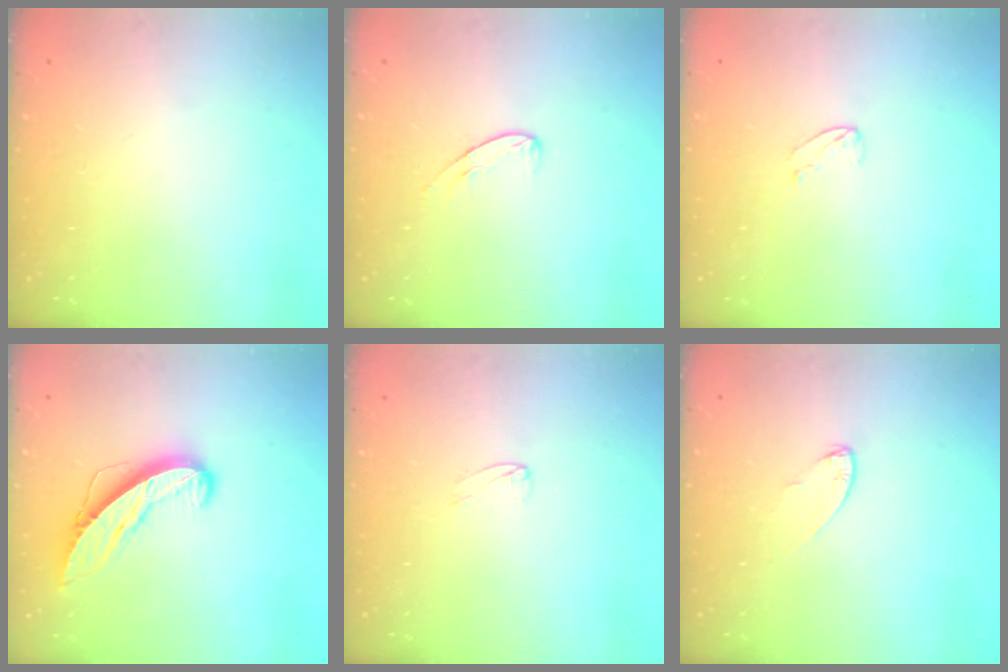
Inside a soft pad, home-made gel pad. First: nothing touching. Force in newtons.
{"total": 5.7, "press": 5.7, "slide": 0.4}
{"total": 3.2, "press": 3.2, "slide": 0.3}
{"total": 9.5, "press": 9.5, "slide": 0.7}
{"total": 1.7, "press": 1.7, "slide": 0.1}
{"total": 4.6, "press": 4.5, "slide": 0.5}